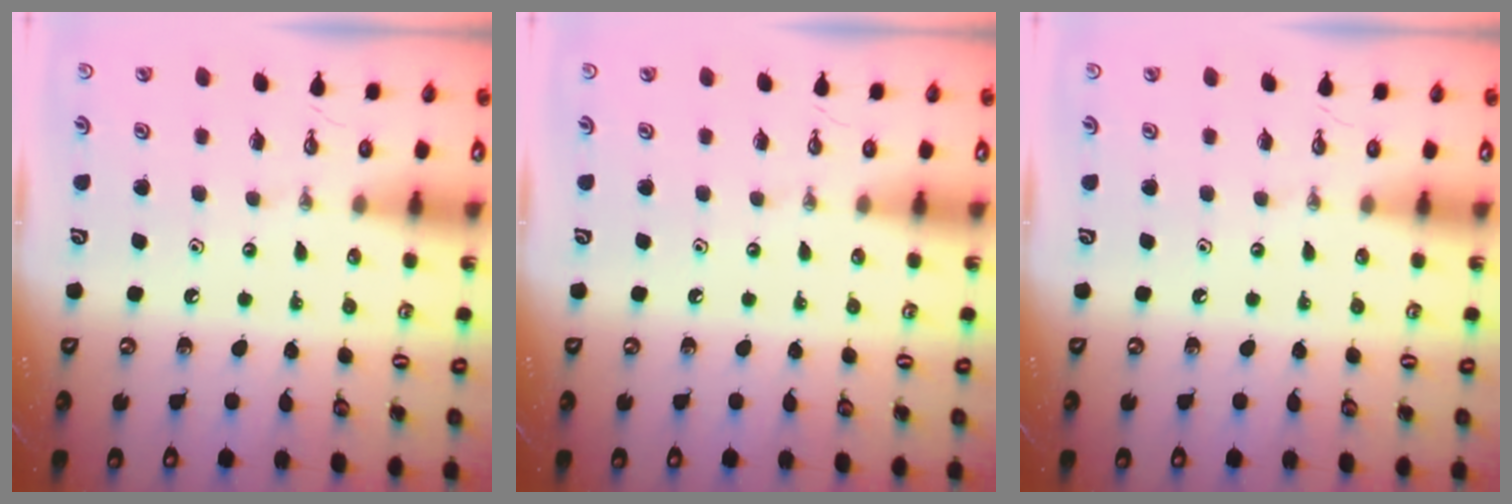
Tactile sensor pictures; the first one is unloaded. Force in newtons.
{"total": 0.0}
{"total": 0.0}